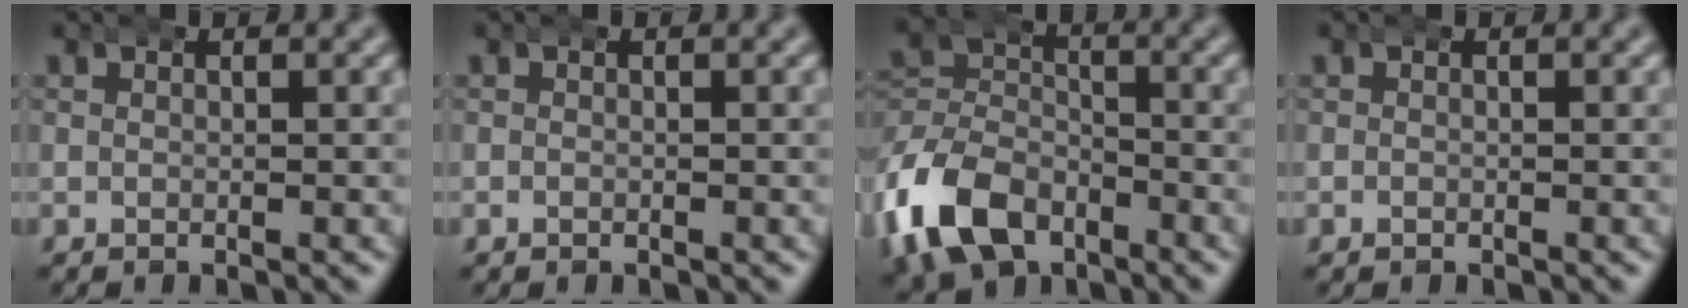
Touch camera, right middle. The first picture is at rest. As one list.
[{"total": 0.0}, {"total": 10.2, "force": [-4.2, 8.1, 4.5], "torque": [-0.112, -0.039, -0.064]}, {"total": 0.0}]